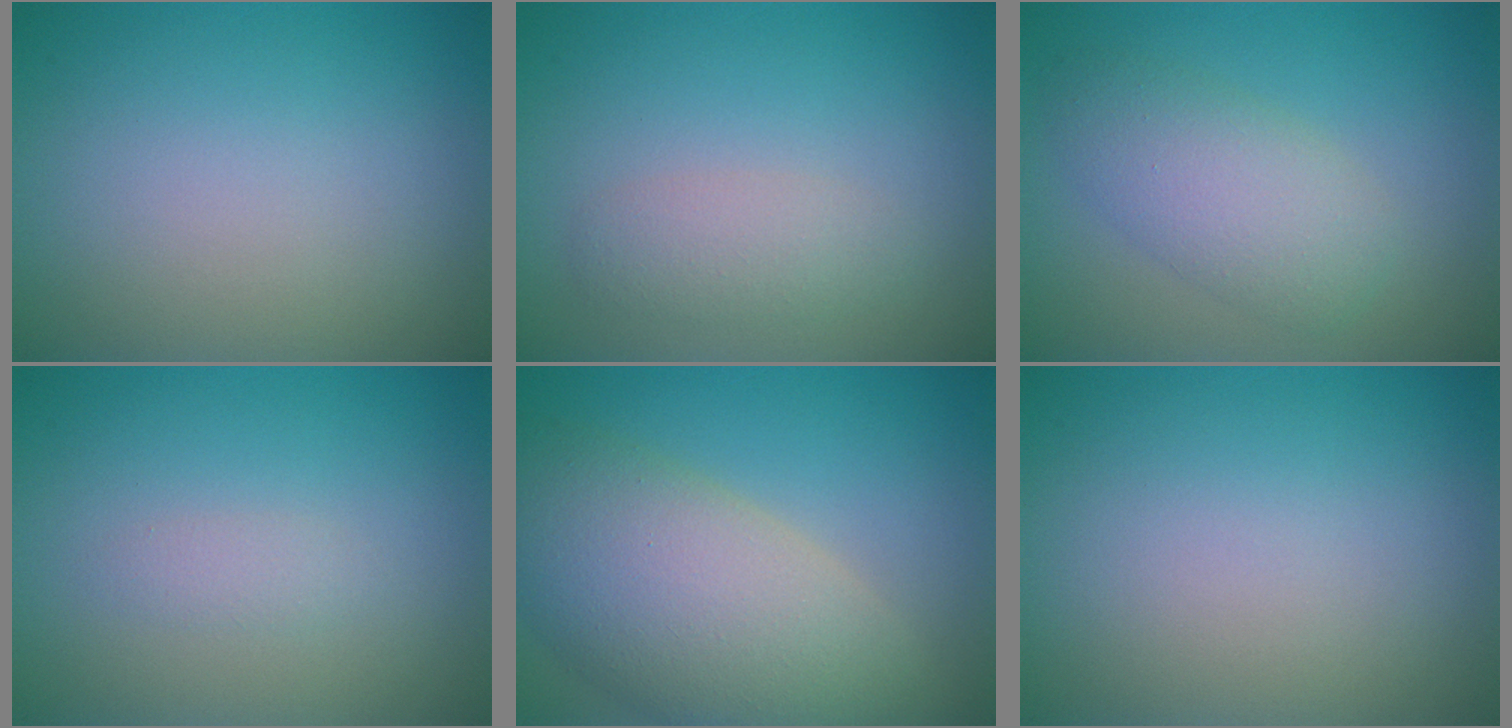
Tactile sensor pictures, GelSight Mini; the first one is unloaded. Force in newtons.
{"total": 2.1, "press": 2.1, "slide": 0.2}
{"total": 4.3, "press": 4.3, "slide": 0.2}
{"total": 0.9, "press": 0.9, "slide": 0.0}
{"total": 10.2, "press": 10.2, "slide": 0.7}
{"total": 0.0}